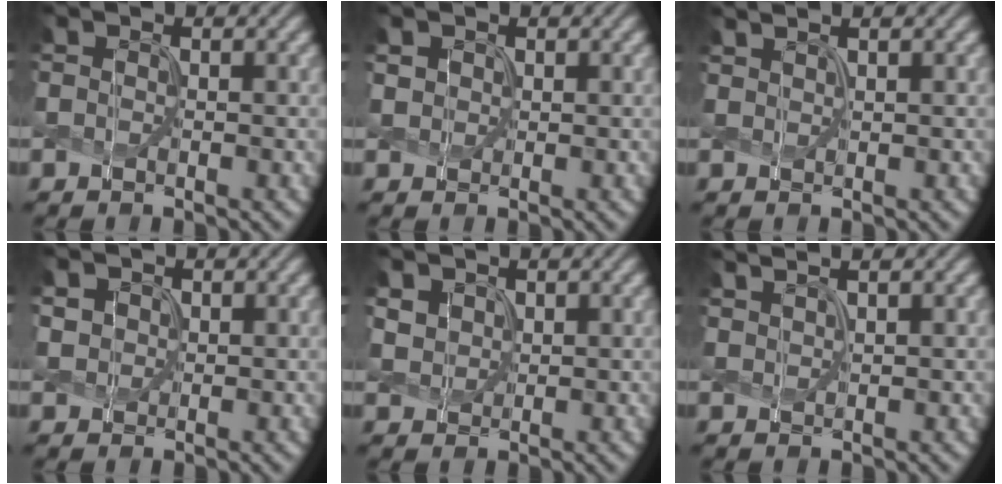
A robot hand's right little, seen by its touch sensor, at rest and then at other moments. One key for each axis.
{"total": 1.1, "fx": 0.5, "fy": 0.9, "fz": 0.2, "tx": -0.009, "ty": -0.001, "tz": 0.015}
{"total": 1.9, "fx": 1.5, "fy": 0.5, "fz": 1.0, "tx": -0.012, "ty": 0.004, "tz": 0.011}
{"total": 1.5, "fx": 0.6, "fy": 1.3, "fz": 0.4, "tx": -0.015, "ty": -0.003, "tz": 0.015}
{"total": 2.1, "fx": 1.3, "fy": 1.5, "fz": 0.8, "tx": -0.031, "ty": -0.006, "tz": 0.032}
{"total": 3.1, "fx": 2.3, "fy": 0.9, "fz": 1.7, "tx": -0.020, "ty": 0.018, "tz": 0.020}